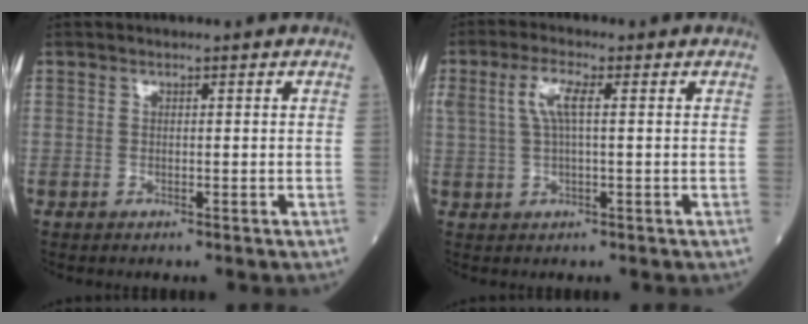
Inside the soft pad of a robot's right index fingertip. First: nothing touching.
{"total": 4.4, "force": [1.1, 0.9, 4.1], "torque": [-0.093, 0.014, 0.025]}